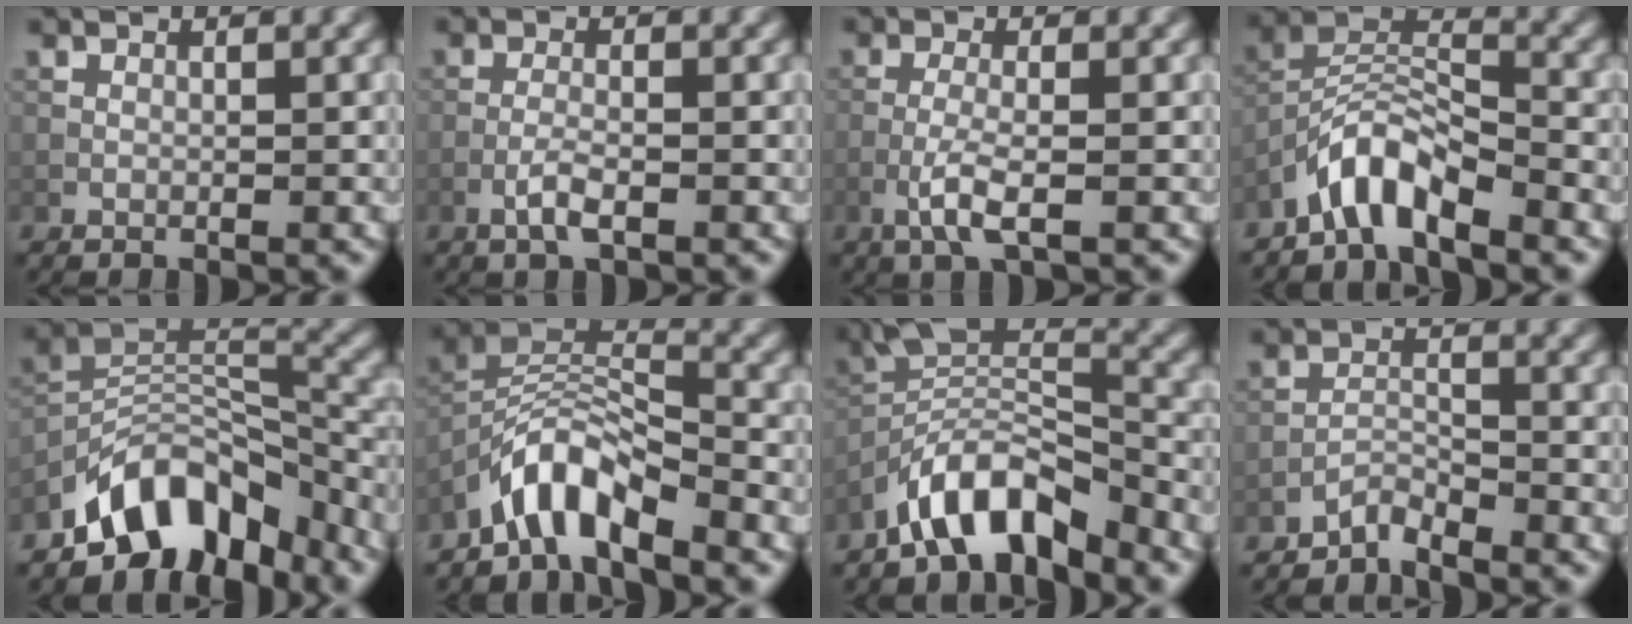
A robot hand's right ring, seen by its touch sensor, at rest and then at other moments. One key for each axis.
{"total": 2.0, "fx": -1.0, "fy": 0.4, "fz": 1.6, "tx": -0.034, "ty": 0.004, "tz": -0.024}
{"total": 2.8, "fx": -1.3, "fy": 0.5, "fz": 2.5, "tx": -0.054, "ty": 0.004, "tz": -0.033}
{"total": 5.2, "fx": -4.1, "fy": 1.4, "fz": 2.8, "tx": -0.048, "ty": 0.010, "tz": -0.084}
{"total": 8.4, "fx": -6.4, "fy": 3.8, "fz": 3.9, "tx": -0.041, "ty": 0.001, "tz": -0.121}
{"total": 5.7, "fx": -4.5, "fy": 1.6, "fz": 3.2, "tx": -0.053, "ty": 0.009, "tz": -0.091}
{"total": 7.4, "fx": -5.4, "fy": 2.5, "fz": 4.4, "tx": -0.069, "ty": 0.007, "tz": -0.108}
{"total": 2.0, "fx": -2.0, "fy": 0.2, "fz": 0.3, "tx": -0.004, "ty": 0.009, "tz": -0.042}